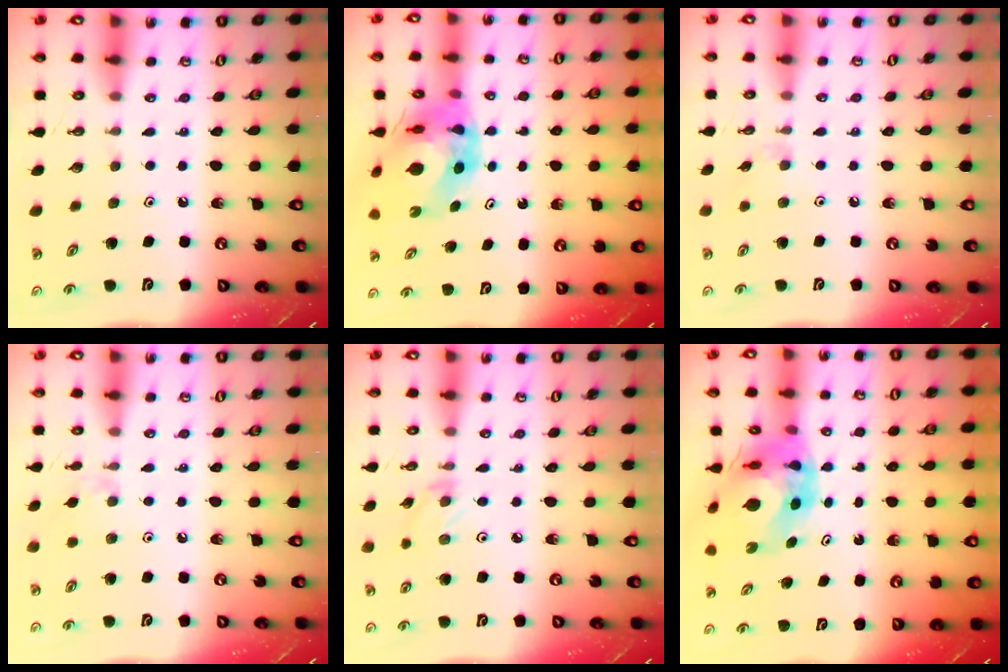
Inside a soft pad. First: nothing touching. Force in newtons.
{"total": 11.2, "press": 11.1, "slide": 1.0}
{"total": 3.1, "press": 3.1, "slide": 0.4}
{"total": 2.6, "press": 2.6, "slide": 0.5}
{"total": 1.2, "press": 1.1, "slide": 0.2}
{"total": 10.9, "press": 10.8, "slide": 1.4}